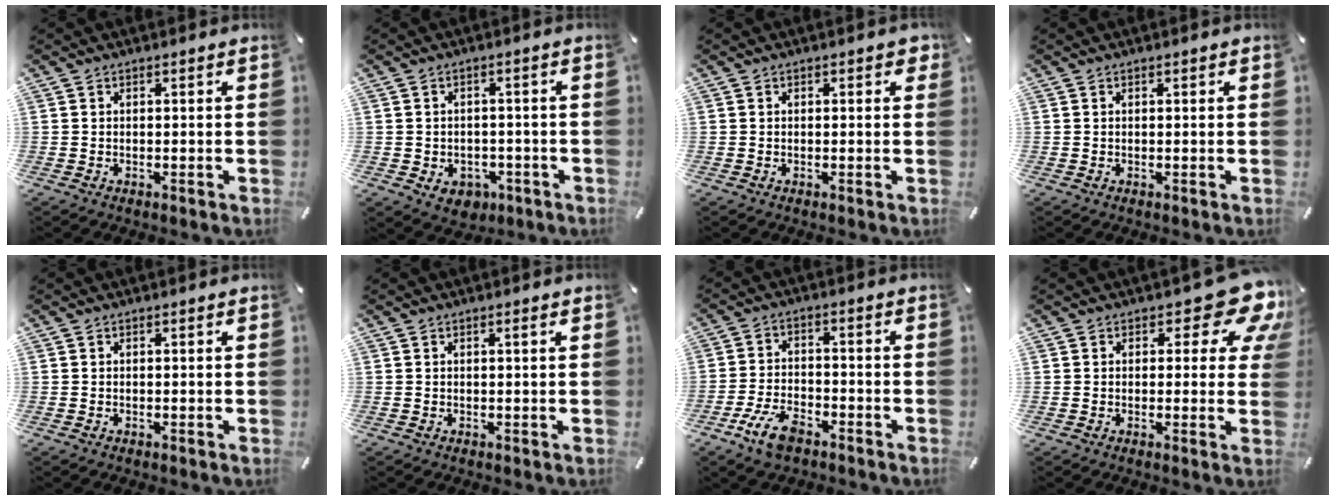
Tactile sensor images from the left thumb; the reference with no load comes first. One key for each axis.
{"total": 4.8, "fx": -1.6, "fy": 4.1, "fz": 2.0, "tx": -0.032, "ty": 0.009, "tz": -0.027}
{"total": 1.4, "fx": 0.2, "fy": 0.8, "fz": 1.1, "tx": -0.015, "ty": 0.003, "tz": 0.000}
{"total": 0.0}
{"total": 0.0}
{"total": 0.9, "fx": 0.2, "fy": 0.1, "fz": 0.9, "tx": -0.016, "ty": 0.002, "tz": 0.003}
{"total": 8.3, "fx": -5.0, "fy": 4.2, "fz": 5.1, "tx": -0.112, "ty": 0.017, "tz": -0.094}
{"total": 11.7, "fx": 6.1, "fy": 5.3, "fz": 8.5, "tx": -0.093, "ty": -0.041, "tz": 0.101}